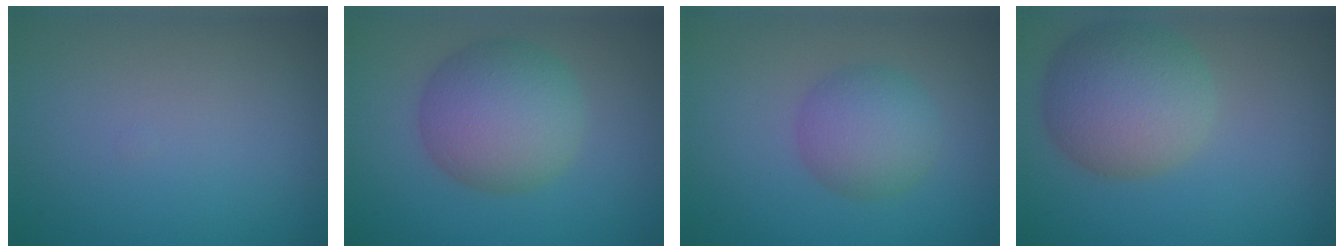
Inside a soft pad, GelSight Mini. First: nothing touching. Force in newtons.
{"total": 6.6, "press": 6.6, "slide": 0.3}
{"total": 3.9, "press": 3.9, "slide": 0.2}
{"total": 7.1, "press": 7.1, "slide": 0.4}